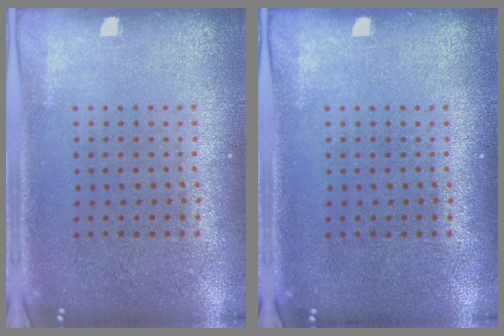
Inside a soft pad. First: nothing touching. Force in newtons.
{"total": 0.0}